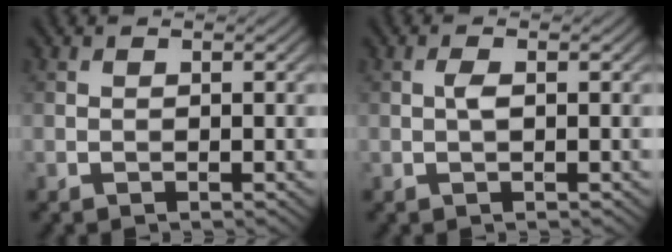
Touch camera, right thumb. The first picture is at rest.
{"total": 1.2, "force": [0.0, 0.3, 1.2], "torque": [-0.028, 0.004, 0.000]}